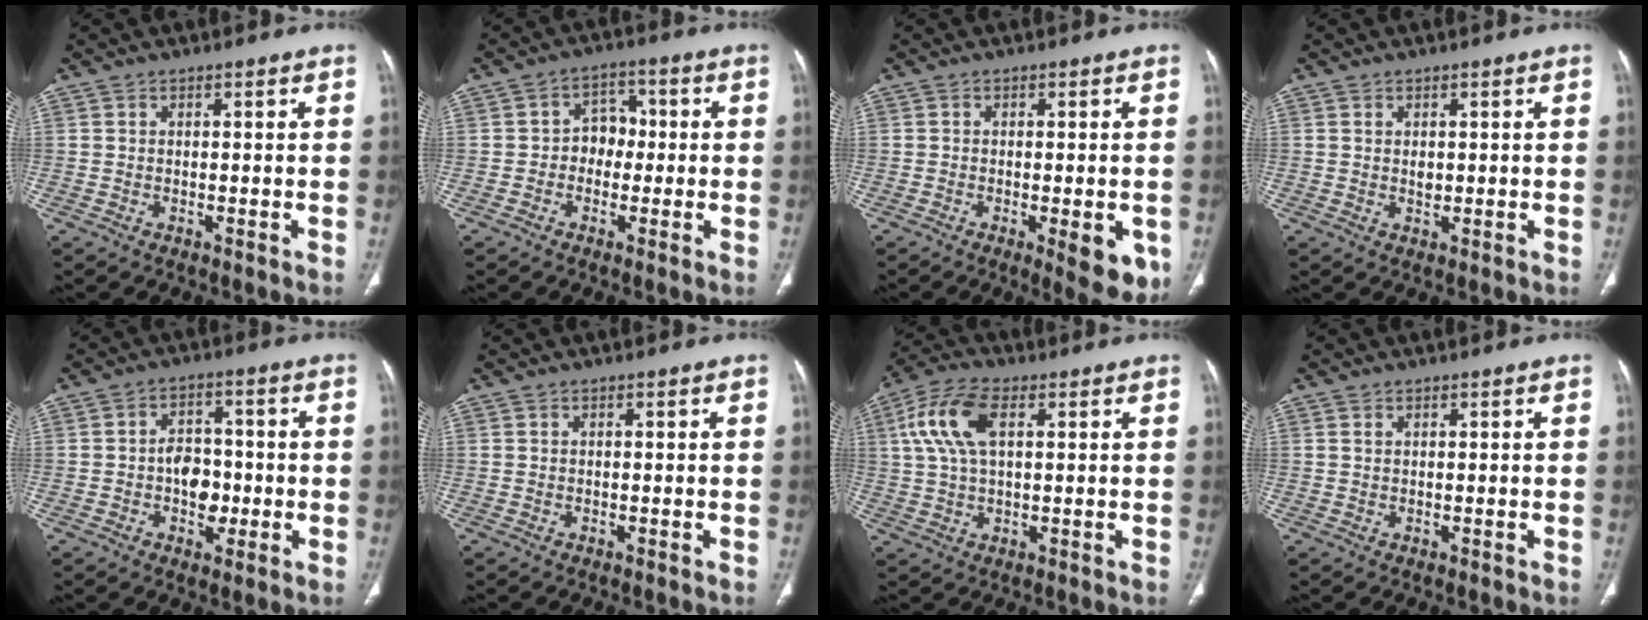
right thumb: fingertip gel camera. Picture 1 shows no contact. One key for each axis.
{"total": 5.4, "fx": -0.5, "fy": 4.5, "fz": 3.0, "tx": -0.010, "ty": 0.022, "tz": -0.020}
{"total": 8.5, "fx": -2.8, "fy": 2.9, "fz": 7.5, "tx": -0.077, "ty": -0.010, "tz": -0.030}
{"total": 1.4, "fx": 0.3, "fy": 0.9, "fz": 0.9, "tx": -0.013, "ty": -0.002, "tz": 0.008}
{"total": 6.9, "fx": -1.2, "fy": 4.8, "fz": 4.8, "tx": -0.042, "ty": 0.015, "tz": -0.022}
{"total": 0.0}
{"total": 10.6, "fx": 3.1, "fy": 5.3, "fz": 8.6, "tx": -0.189, "ty": 0.018, "tz": 0.058}
{"total": 0.6, "fx": 0.4, "fy": 0.3, "fz": 0.3, "tx": -0.004, "ty": 0.002, "tz": 0.008}